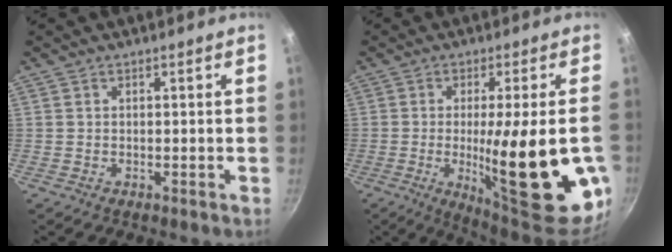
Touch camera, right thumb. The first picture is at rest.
{"total": 24.0, "force": [-4.7, 5.7, 22.9], "torque": [-0.306, -0.017, -0.054]}